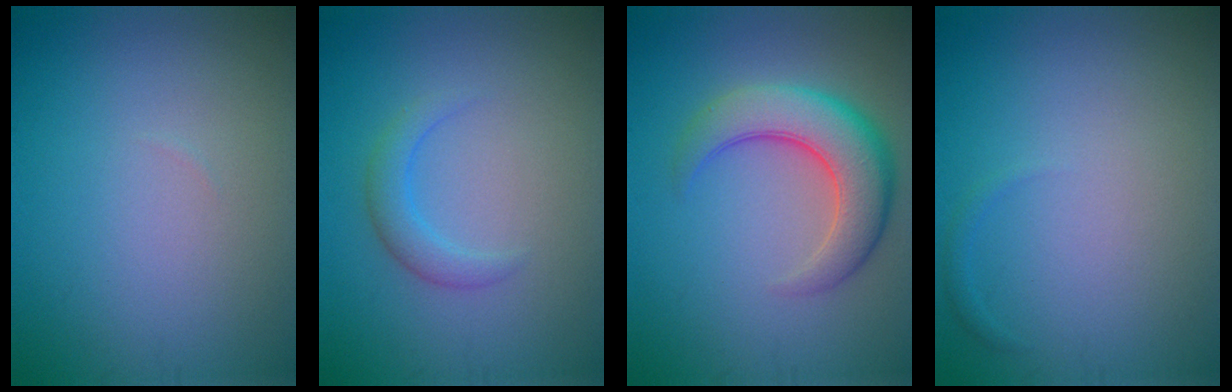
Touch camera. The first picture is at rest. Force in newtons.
{"total": 2.0, "press": 2.0, "slide": 0.1}
{"total": 6.4, "press": 6.4, "slide": 0.3}
{"total": 0.5, "press": 0.5, "slide": 0.1}